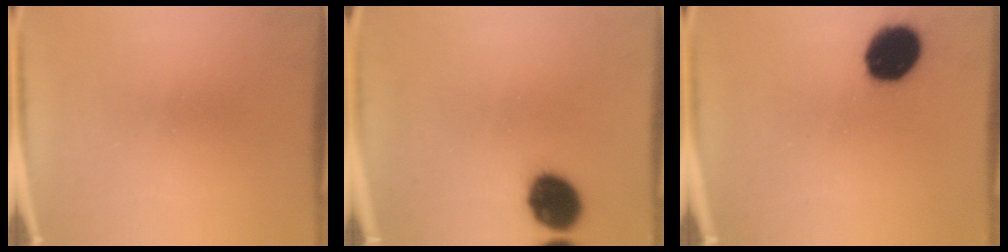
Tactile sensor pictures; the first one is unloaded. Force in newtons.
{"total": 12.1}
{"total": 14.8}